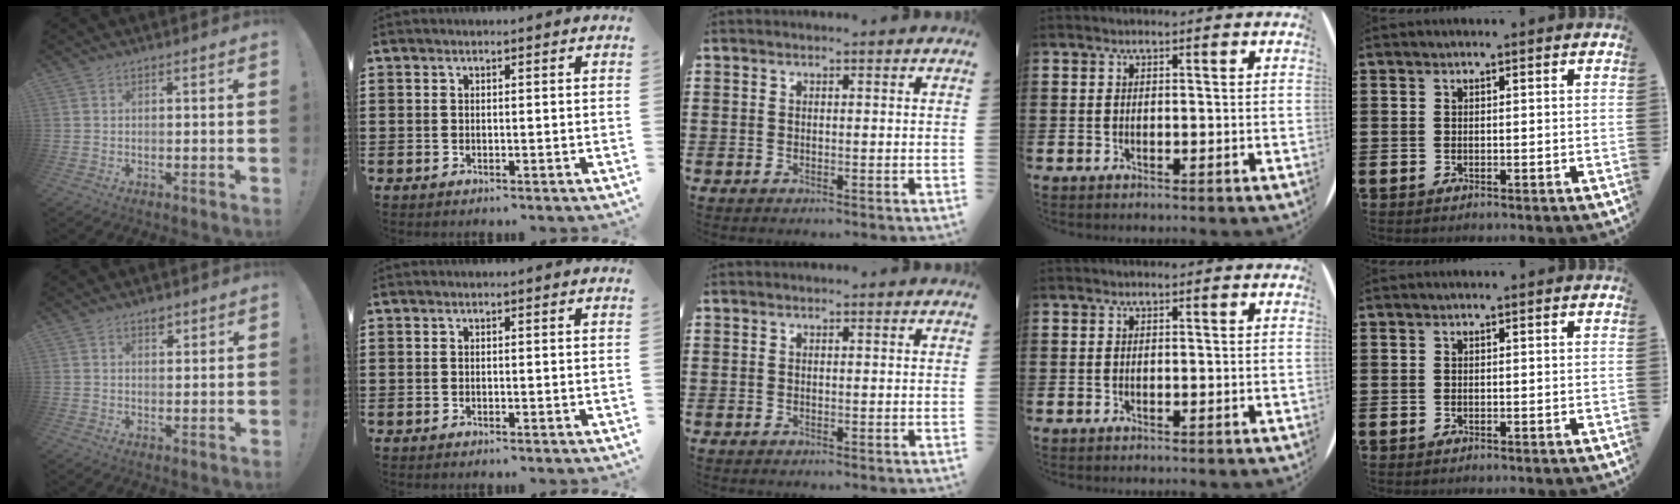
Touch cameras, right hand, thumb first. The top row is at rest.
{"thumb": {"total": 2.3, "force": [1.7, 1.1, 1.0], "torque": [0.009, -0.015, 0.025]}}